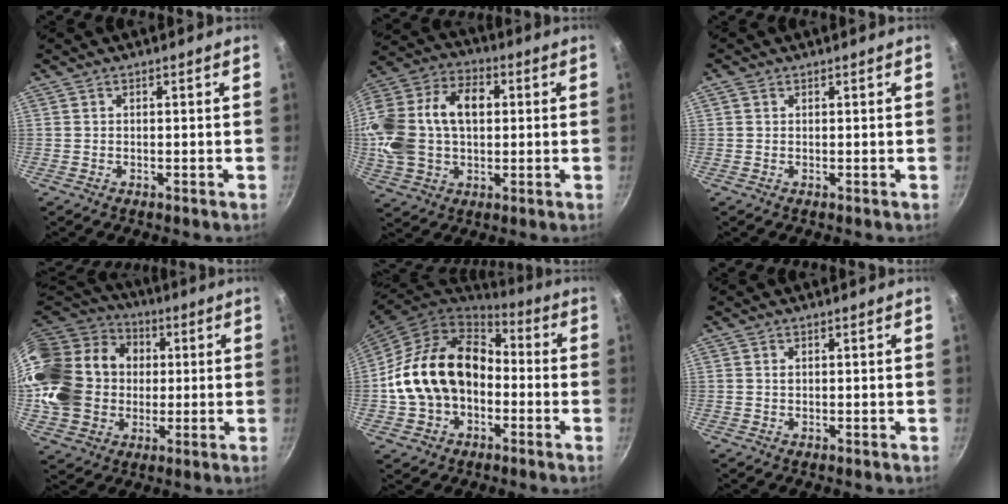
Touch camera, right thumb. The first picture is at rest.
{"total": 20.9, "force": [2.1, 14.4, 15.1], "torque": [-0.287, 0.037, 0.031]}
{"total": 0.8, "force": [0.3, 0.7, 0.3], "torque": [-0.008, 0.001, 0.003]}
{"total": 25.7, "force": [2.0, 21.1, 14.5], "torque": [-0.275, 0.043, 0.046]}
{"total": 19.4, "force": [-1.9, 14.4, 12.8], "torque": [-0.215, 0.056, -0.037]}
{"total": 0.6, "force": [0.2, 0.4, 0.4], "torque": [-0.005, 0.001, 0.003]}